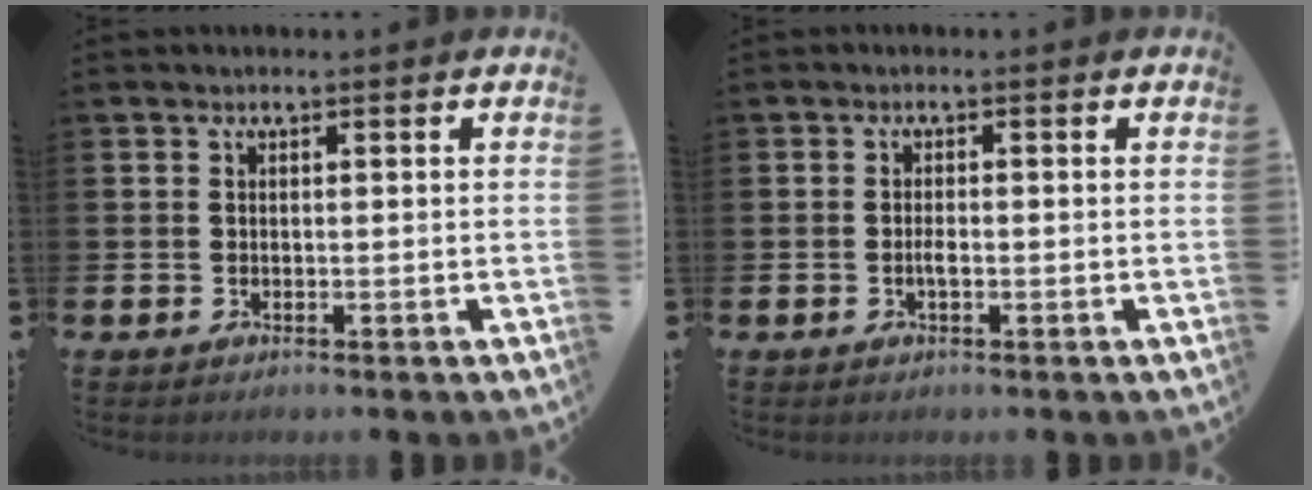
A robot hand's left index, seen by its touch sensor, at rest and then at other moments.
{"total": 1.2, "force": [-0.4, 0.4, 1.1], "torque": [-0.021, 0.001, -0.008]}